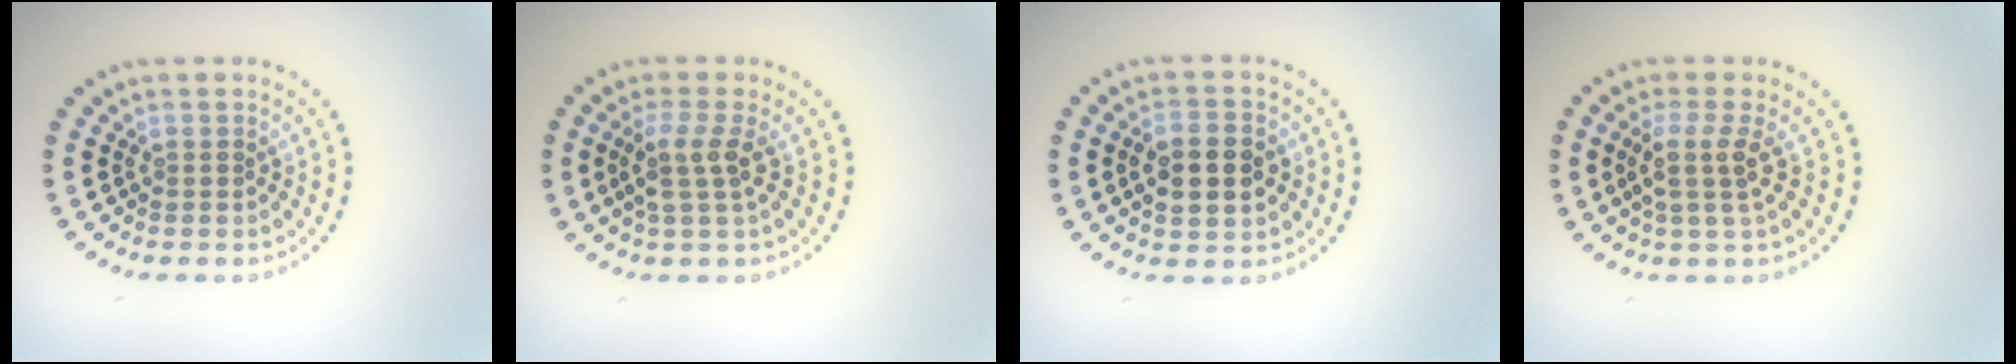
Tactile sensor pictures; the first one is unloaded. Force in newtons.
{"total": 2.7, "press": 2.1, "slide": 1.6}
{"total": 4.0, "press": 4.0, "slide": 0.1}
{"total": 2.4, "press": 1.8, "slide": 1.5}